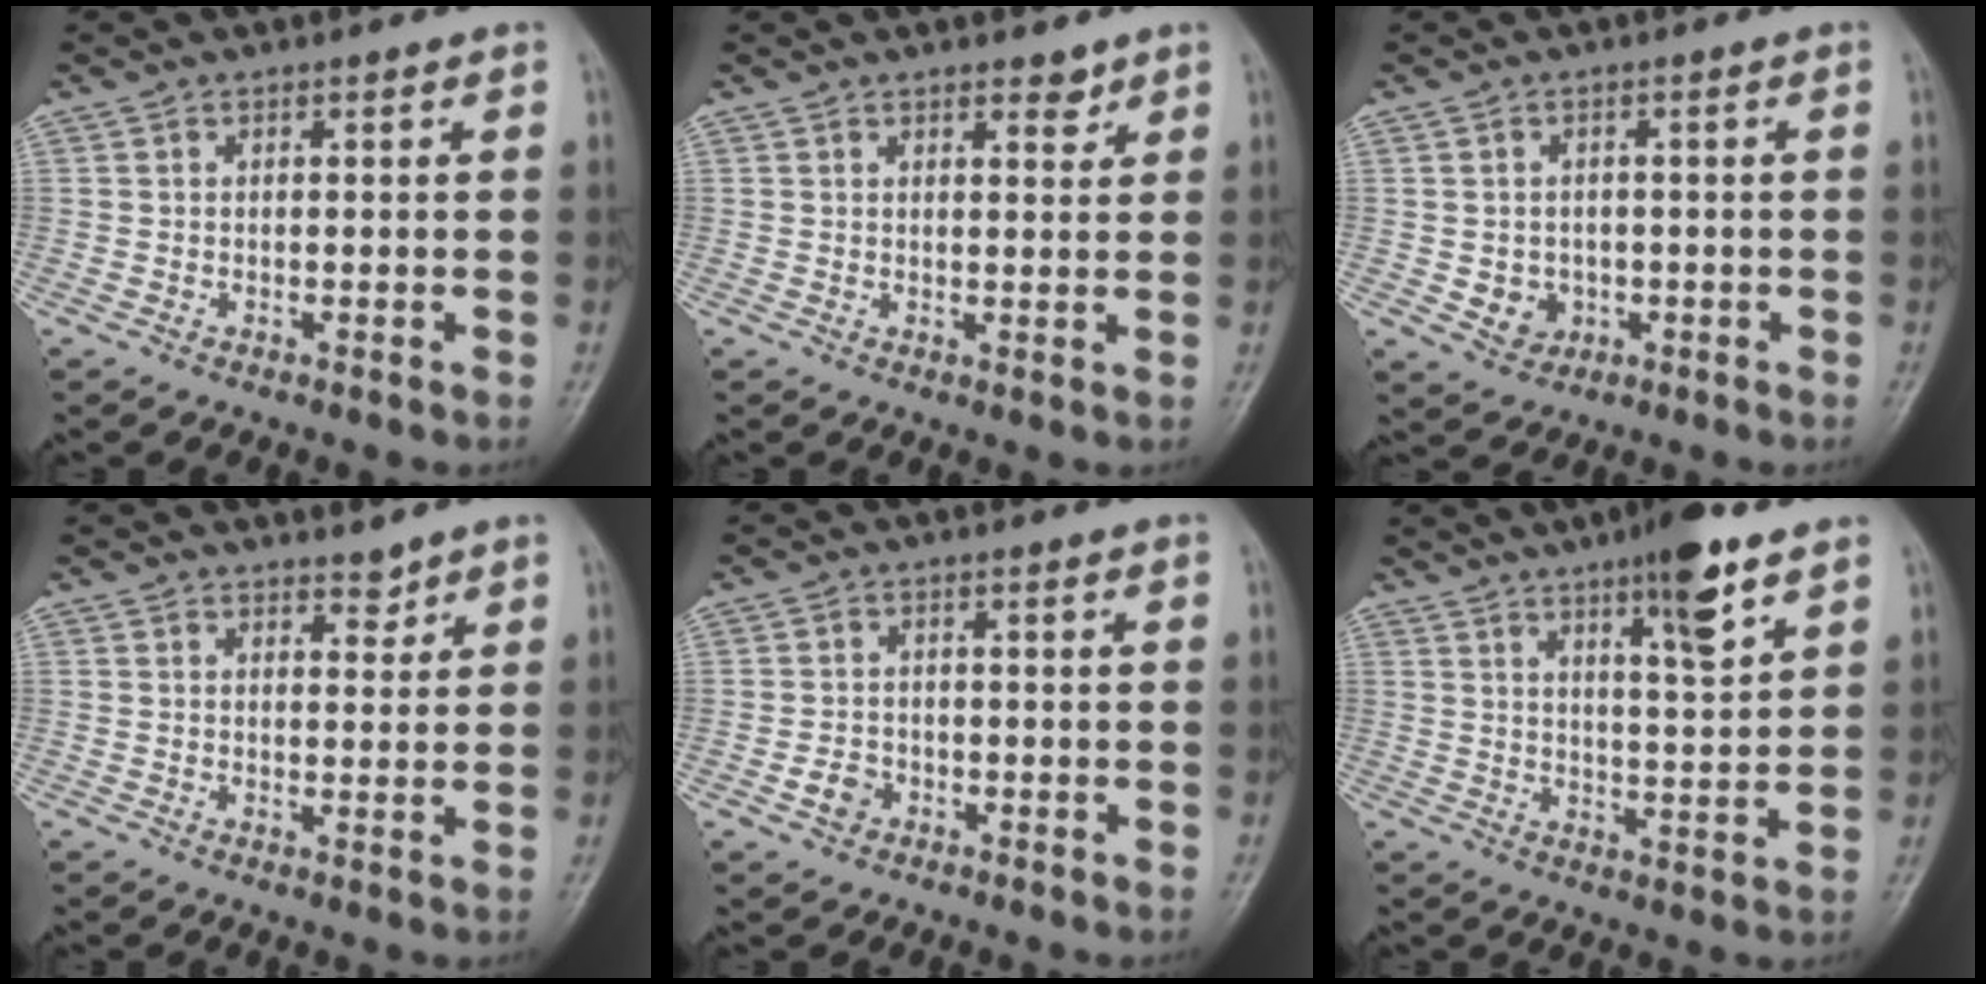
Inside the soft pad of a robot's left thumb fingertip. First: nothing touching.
{"total": 2.8, "force": [2.1, 1.2, 1.5], "torque": [-0.009, -0.012, 0.029]}
{"total": 4.2, "force": [-0.8, 3.7, 1.8], "torque": [-0.012, 0.002, -0.002]}
{"total": 2.4, "force": [2.0, 1.1, 0.8], "torque": [0.004, -0.015, 0.029]}
{"total": 2.9, "force": [-1.4, 2.3, 1.2], "torque": [-0.014, 0.012, -0.025]}
{"total": 10.3, "force": [6.3, 1.9, 8.0], "torque": [-0.116, -0.034, 0.097]}